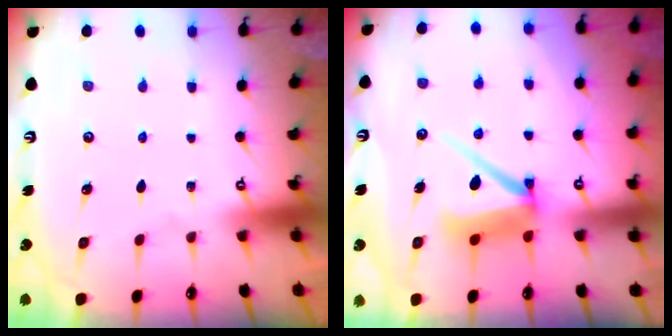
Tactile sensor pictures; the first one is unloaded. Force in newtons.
{"total": 9.3, "press": 9.2, "slide": 1.0}